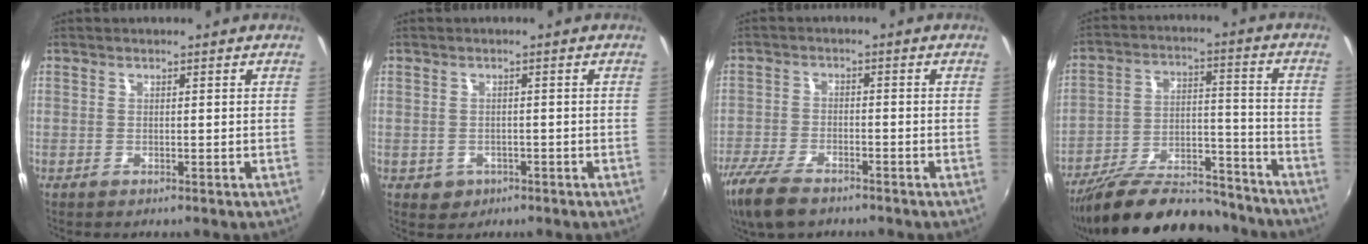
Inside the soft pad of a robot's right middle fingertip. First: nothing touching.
{"total": 2.7, "force": [-0.9, 2.3, 0.8], "torque": [-0.022, -0.001, -0.007]}
{"total": 10.4, "force": [-7.8, 3.8, 5.7], "torque": [-0.148, -0.032, -0.149]}
{"total": 23.7, "force": [-19.8, 7.3, 10.7], "torque": [-0.194, 0.004, -0.285]}